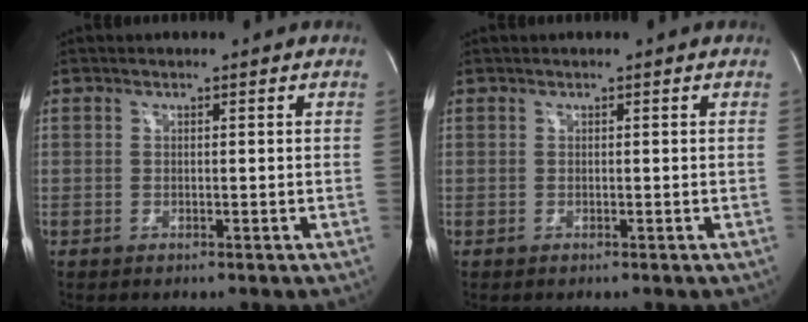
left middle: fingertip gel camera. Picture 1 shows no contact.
{"total": 0.0}